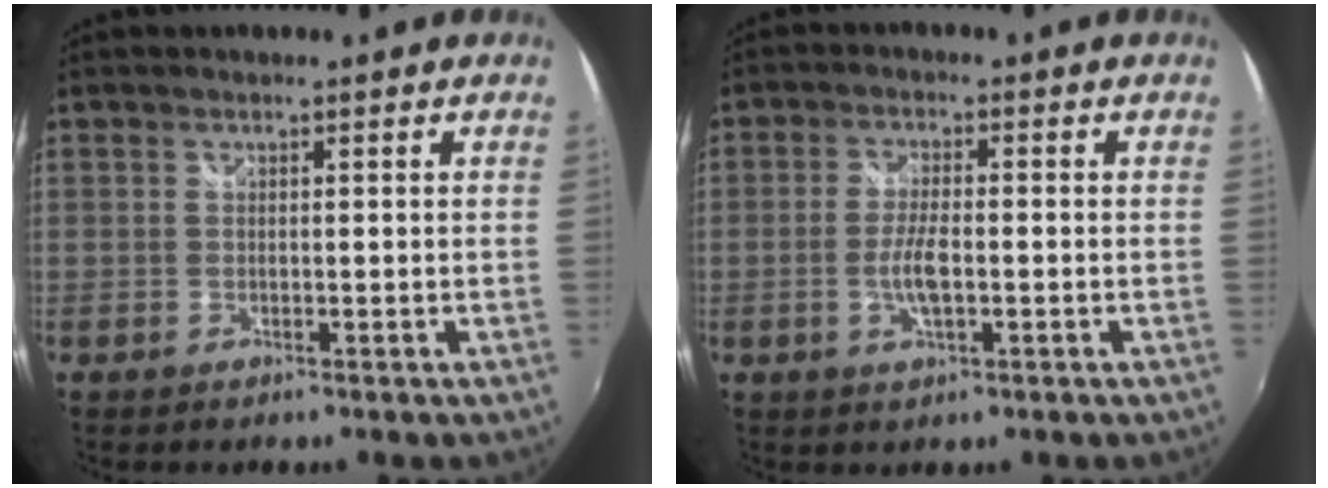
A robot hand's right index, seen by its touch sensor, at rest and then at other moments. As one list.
[{"total": 5.0, "force": [-1.3, 1.4, 4.6], "torque": [-0.095, -0.003, -0.024]}]